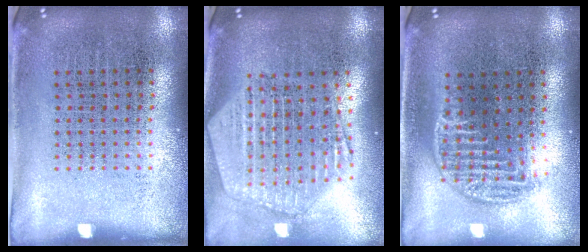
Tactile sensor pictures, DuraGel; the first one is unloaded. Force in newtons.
{"total": 2.6, "press": 2.1, "slide": 1.4}
{"total": 1.1, "press": 1.0, "slide": 0.5}